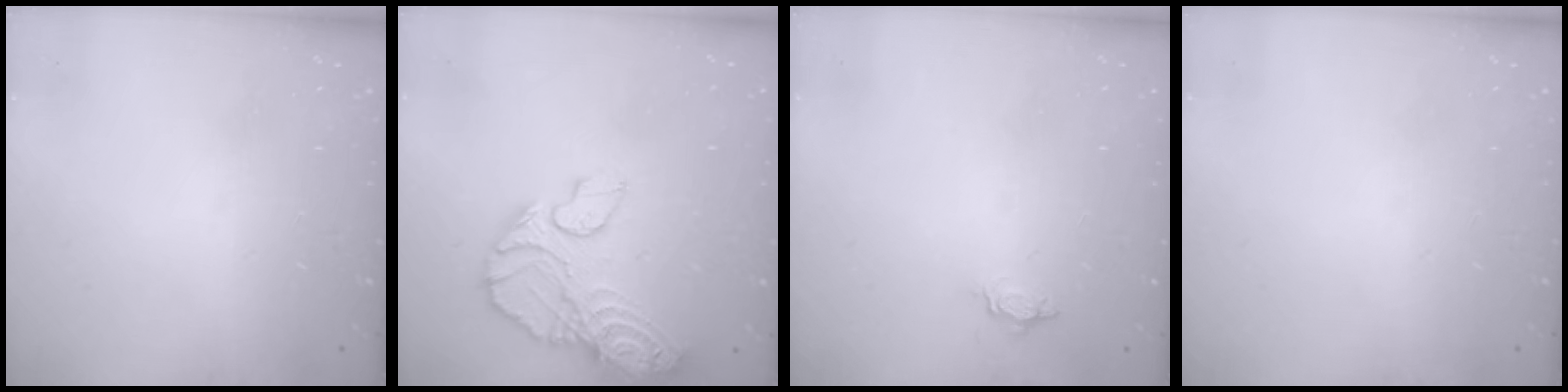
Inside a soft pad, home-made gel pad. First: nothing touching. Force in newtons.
{"total": 15.8, "press": 15.6, "slide": 1.9}
{"total": 3.2, "press": 3.2, "slide": 0.4}
{"total": 0.0}